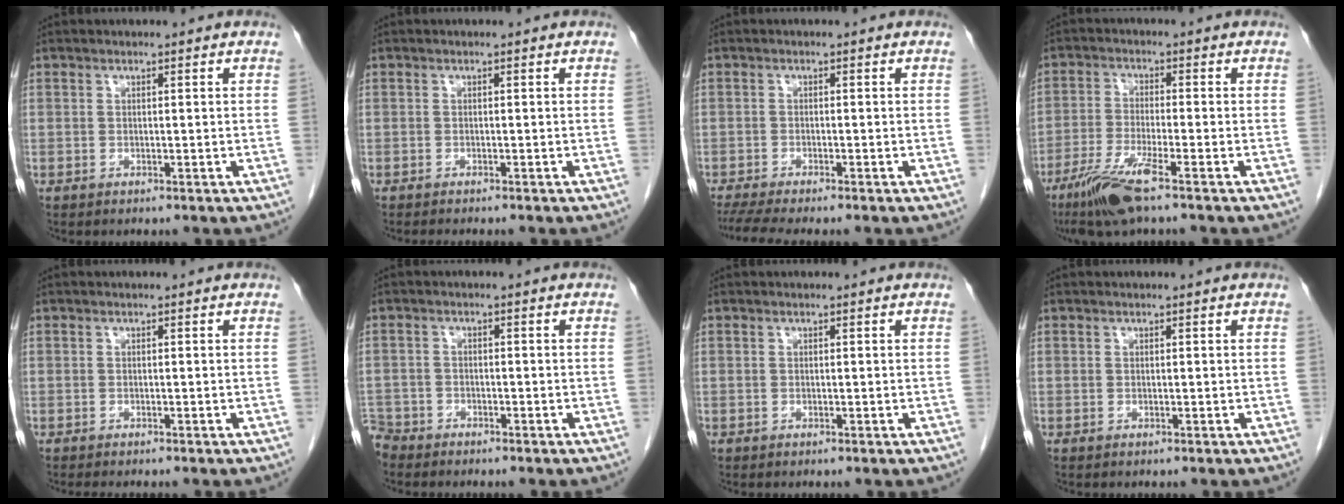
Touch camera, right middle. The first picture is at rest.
{"total": 1.9, "force": [-1.7, 0.0, 0.9], "torque": [-0.018, -0.006, -0.021]}
{"total": 5.7, "force": [-4.9, -0.2, 3.0], "torque": [-0.048, -0.012, -0.081]}
{"total": 7.9, "force": [-5.1, 0.1, 6.0], "torque": [-0.127, -0.023, -0.100]}
{"total": 2.7, "force": [-2.3, 0.3, 1.3], "torque": [-0.021, -0.008, -0.026]}
{"total": 4.4, "force": [-4.0, 1.9, -0.2], "torque": [-0.001, -0.004, -0.082]}
{"total": 0.0}
{"total": 0.0}